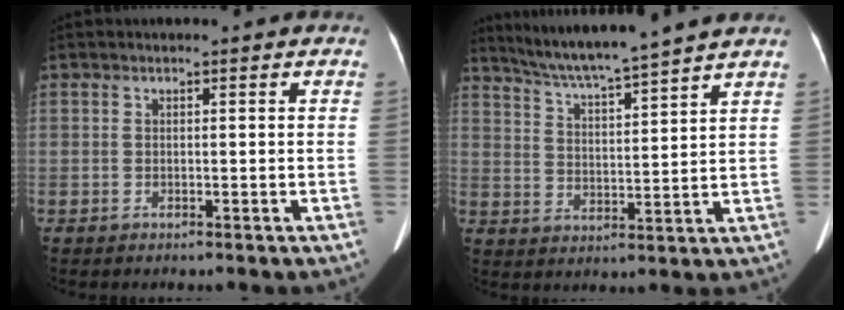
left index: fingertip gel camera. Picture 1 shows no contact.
{"total": 12.0, "force": [10.8, -1.4, 5.2], "torque": [-0.092, 0.011, 0.176]}